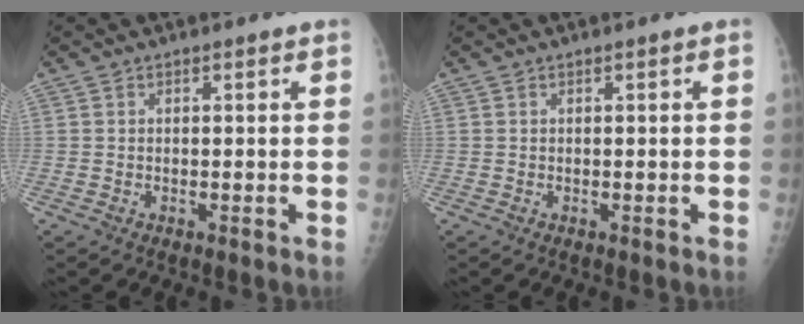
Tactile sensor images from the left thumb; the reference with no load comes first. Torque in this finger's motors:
{"motor_torque": [0.00, 0.00, -0.17, 0.14, 0.00]}